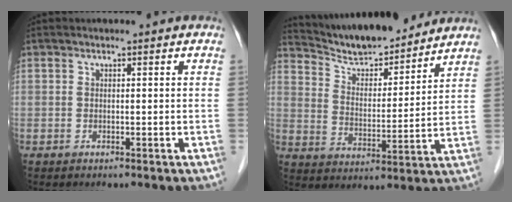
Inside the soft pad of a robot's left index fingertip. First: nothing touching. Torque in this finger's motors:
{"motor_torque": [0.20, -0.27, 0.16, 0.09]}